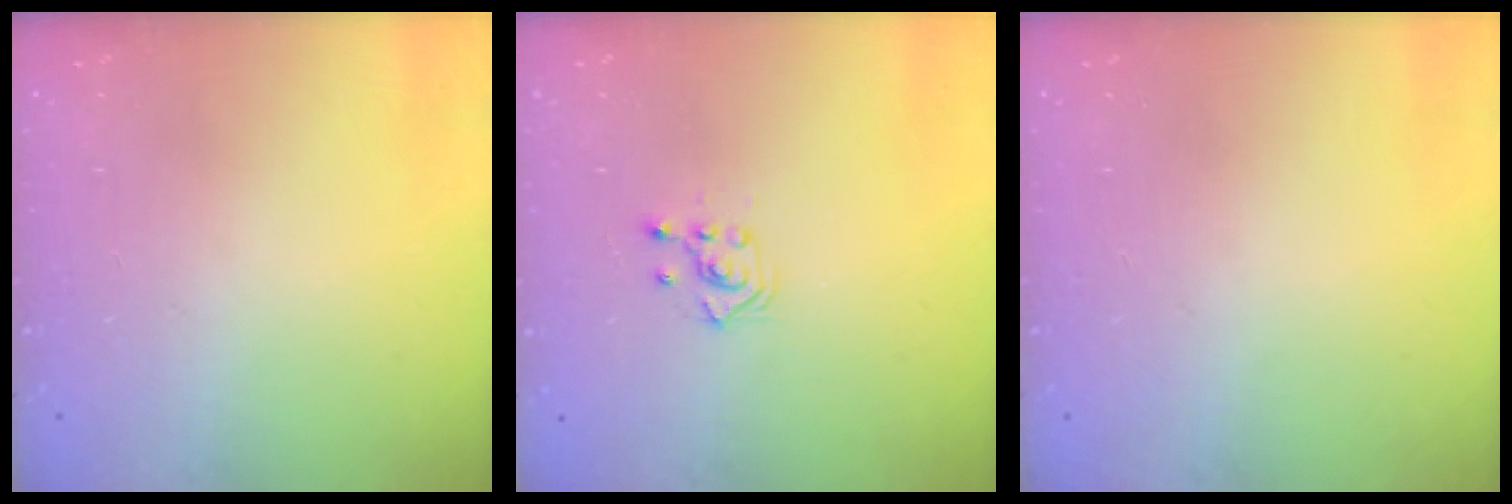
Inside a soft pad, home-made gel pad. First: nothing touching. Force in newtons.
{"total": 2.6, "press": 2.4, "slide": 1.0}
{"total": 0.0}